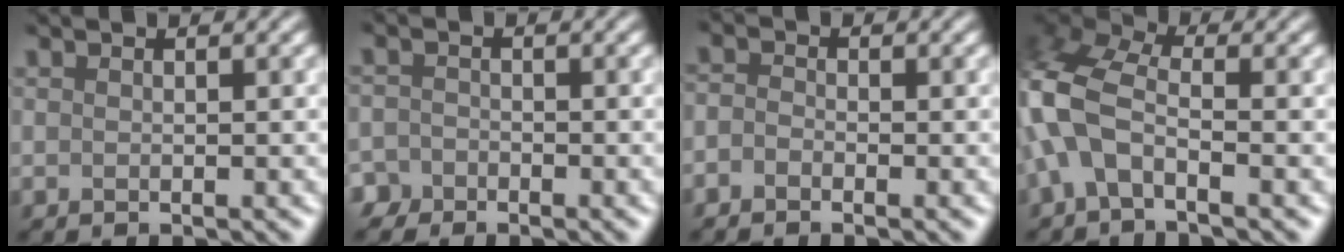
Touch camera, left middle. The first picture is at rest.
{"total": 2.1, "force": [-1.8, 0.2, -1.2], "torque": [0.004, 0.002, -0.029]}
{"total": 1.3, "force": [-1.2, -0.1, -0.4], "torque": [-0.015, -0.001, -0.016]}
{"total": 6.4, "force": [-1.7, 3.6, 5.0], "torque": [-0.148, 0.013, -0.044]}